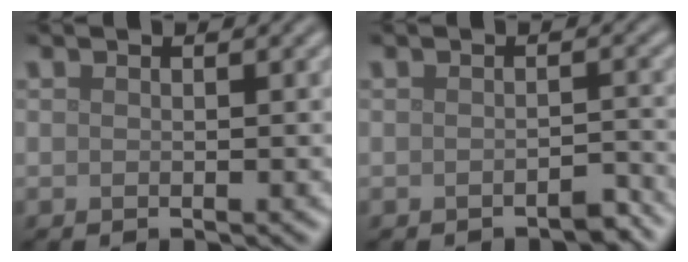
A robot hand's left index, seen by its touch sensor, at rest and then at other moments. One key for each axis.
{"total": 1.4, "fx": -1.1, "fy": 0.4, "fz": 0.7, "tx": -0.011, "ty": 0.003, "tz": -0.017}